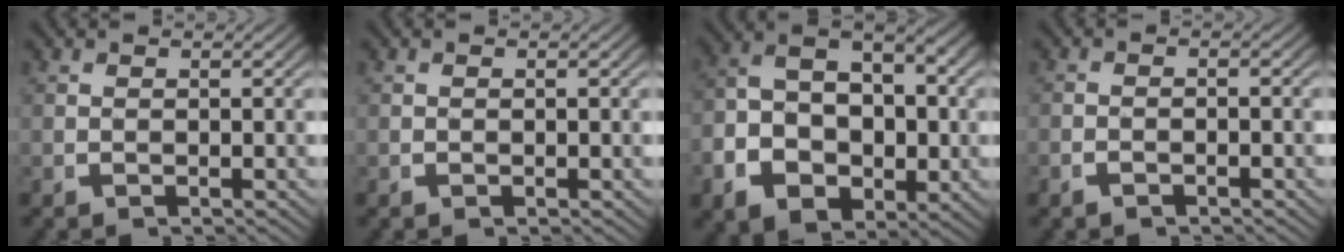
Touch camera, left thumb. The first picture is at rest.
{"total": 0.0}
{"total": 12.9, "force": [-0.4, 9.5, 8.7], "torque": [-0.182, -0.030, 0.000]}
{"total": 1.2, "force": [-1.0, 0.4, 0.4], "torque": [-0.006, 0.000, -0.021]}